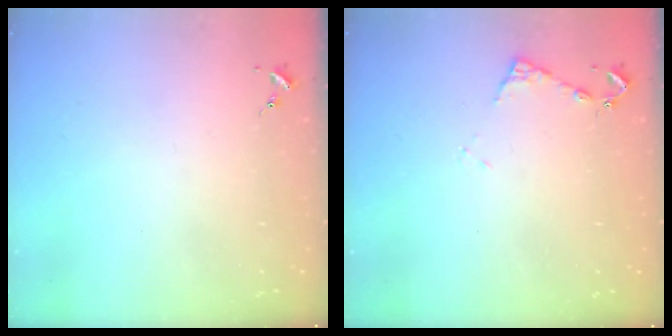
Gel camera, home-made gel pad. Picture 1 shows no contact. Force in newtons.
{"total": 6.2, "press": 6.2, "slide": 0.8}